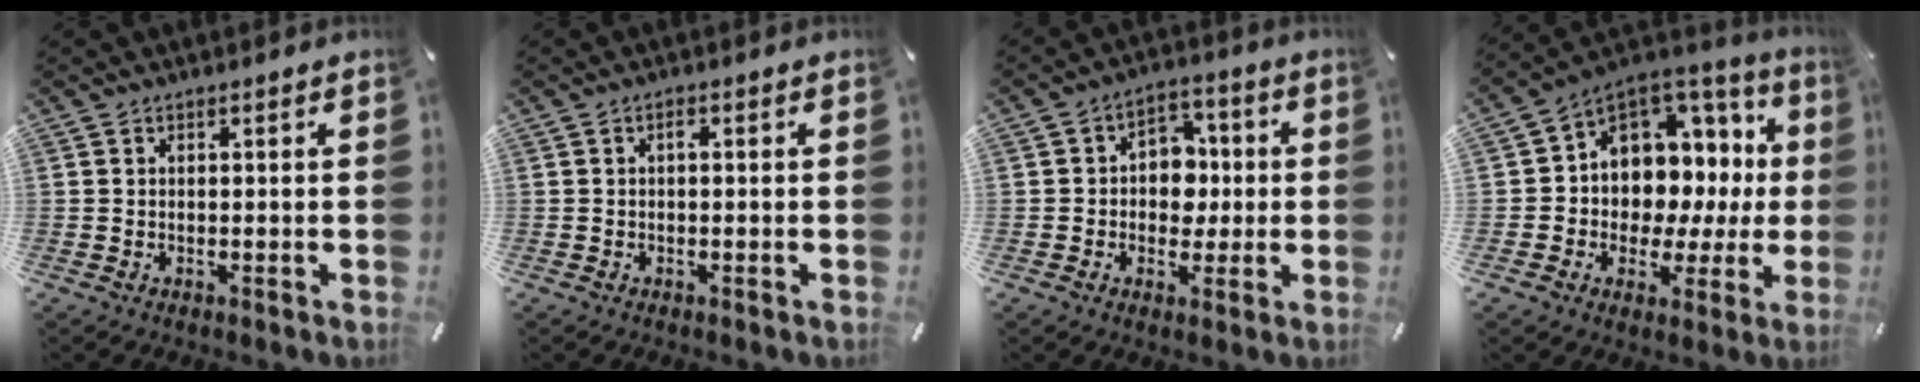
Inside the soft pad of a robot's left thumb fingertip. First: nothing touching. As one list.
[{"total": 0.8, "force": [0.0, 0.4, 0.7], "torque": [-0.015, 0.005, -0.003]}, {"total": 8.1, "force": [-0.6, 7.1, 3.7], "torque": [-0.049, 0.014, -0.011]}, {"total": 9.1, "force": [2.5, 8.3, 2.8], "torque": [-0.043, -0.054, 0.050]}]